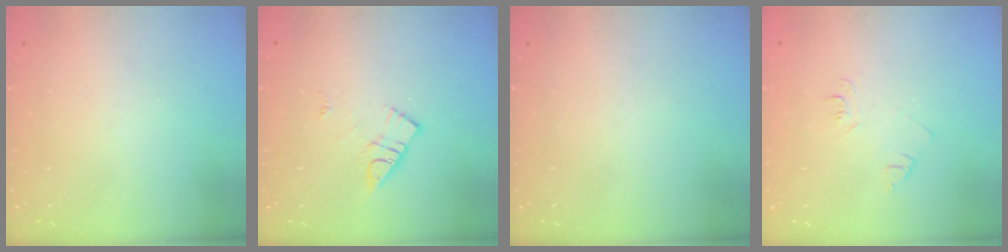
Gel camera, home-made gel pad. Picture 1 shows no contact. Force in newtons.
{"total": 9.3, "press": 9.3, "slide": 0.5}
{"total": 0.0}
{"total": 4.2, "press": 4.1, "slide": 0.6}